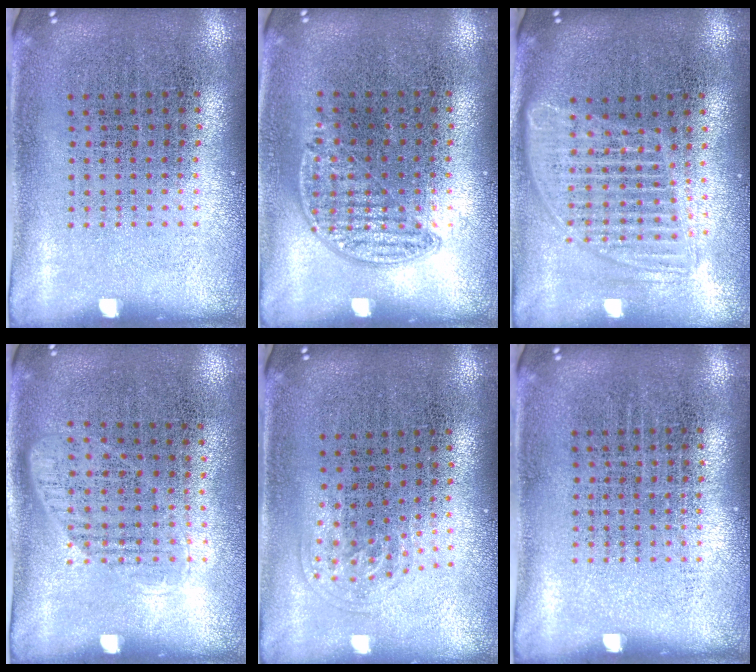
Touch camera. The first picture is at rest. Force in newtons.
{"total": 0.8, "press": 0.6, "slide": 0.5}
{"total": 1.7, "press": 1.4, "slide": 1.0}
{"total": 1.1, "press": 0.9, "slide": 0.6}
{"total": 0.9, "press": 0.6, "slide": 0.7}
{"total": 0.0}